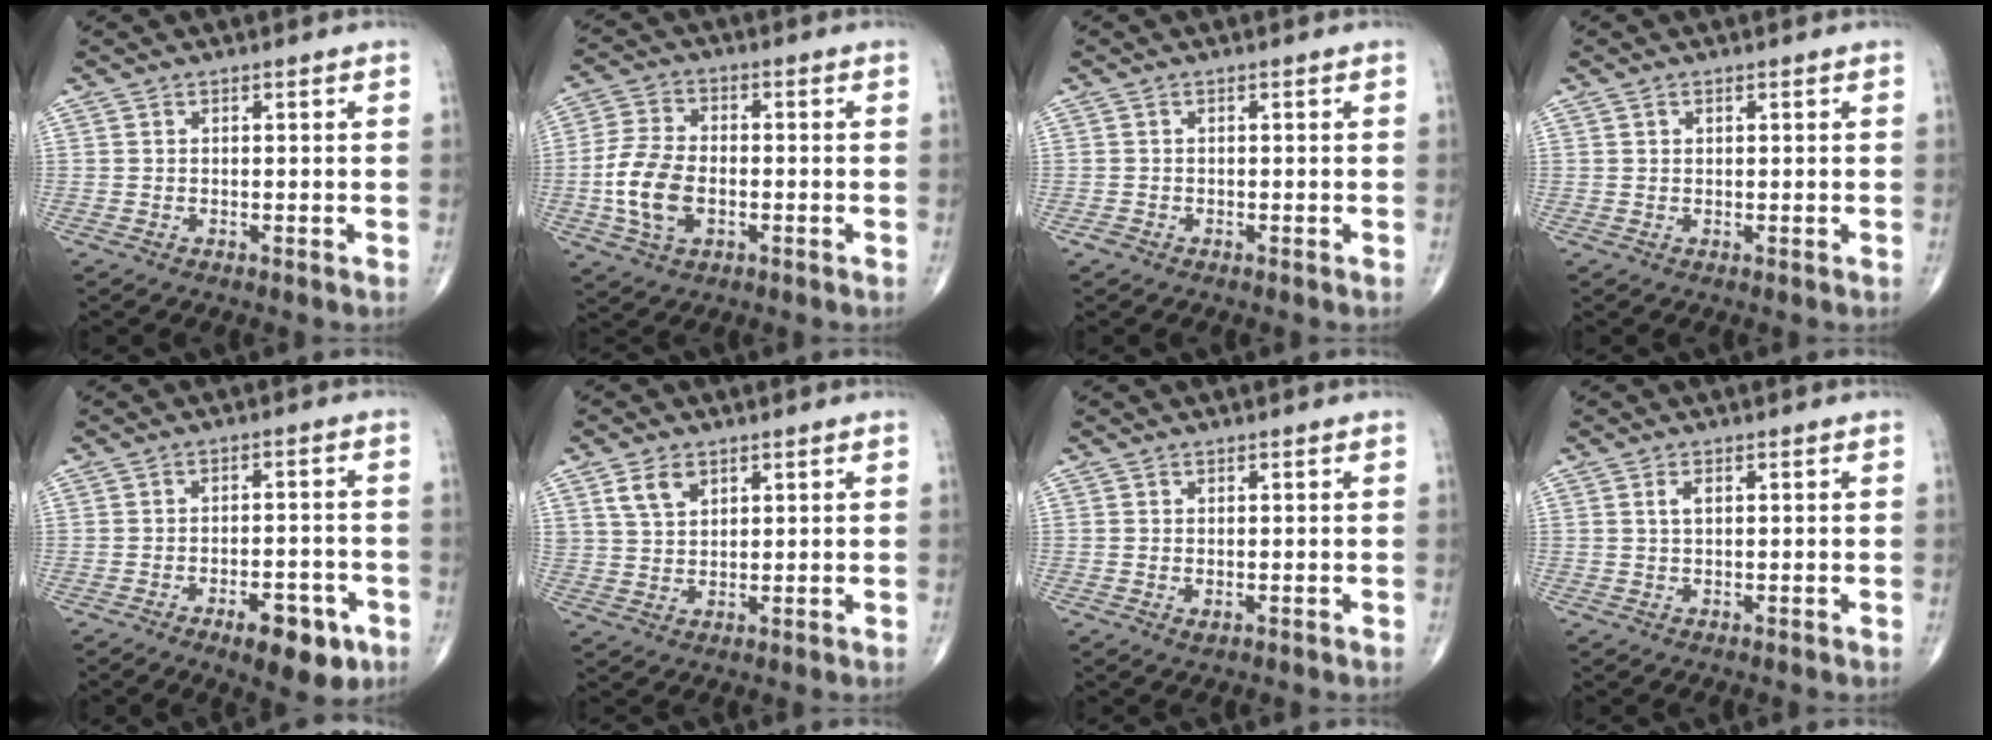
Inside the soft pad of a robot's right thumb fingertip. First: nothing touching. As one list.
[{"total": 10.4, "force": [-2.1, 6.4, 7.9], "torque": [-0.164, 0.011, -0.042]}, {"total": 0.8, "force": [-0.5, 0.6, 0.2], "torque": [-0.002, 0.001, -0.013]}, {"total": 0.8, "force": [0.4, 0.6, 0.5], "torque": [-0.005, -0.001, 0.006]}, {"total": 9.1, "force": [-4.7, 3.9, 6.8], "torque": [-0.078, 0.021, -0.060]}, {"total": 5.0, "force": [2.7, 3.1, 2.8], "torque": [-0.038, -0.012, 0.054]}, {"total": 1.0, "force": [-0.2, 0.6, 0.8], "torque": [-0.014, -0.003, -0.001]}, {"total": 1.7, "force": [0.5, 0.8, 1.4], "torque": [-0.027, 0.004, 0.010]}]